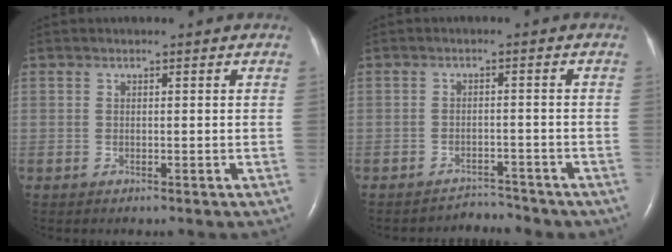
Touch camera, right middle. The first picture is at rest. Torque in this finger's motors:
{"motor_torque": [-0.39, -0.10, -0.09, 0.01]}